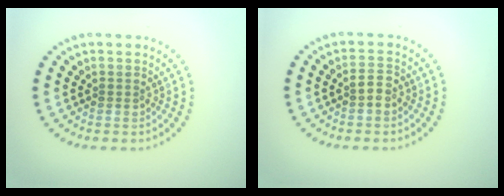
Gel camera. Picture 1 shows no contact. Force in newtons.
{"total": 1.5, "press": 1.4, "slide": 0.3}